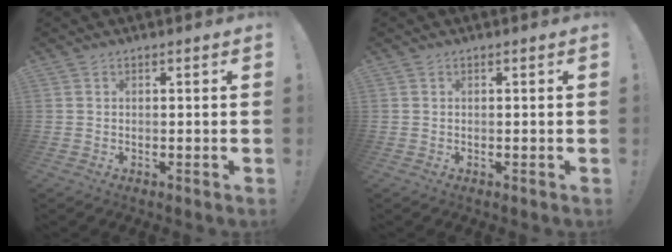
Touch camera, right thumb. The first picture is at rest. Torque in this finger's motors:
{"motor_torque": [0.00, 0.00, -0.06, 0.06, 0.00]}